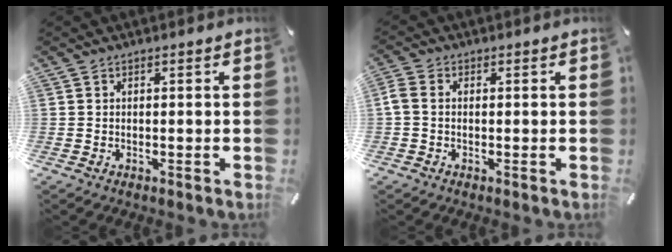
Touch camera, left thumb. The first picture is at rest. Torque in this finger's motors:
{"motor_torque": [0.44, 1.12, 0.42, -0.12, 0.10]}